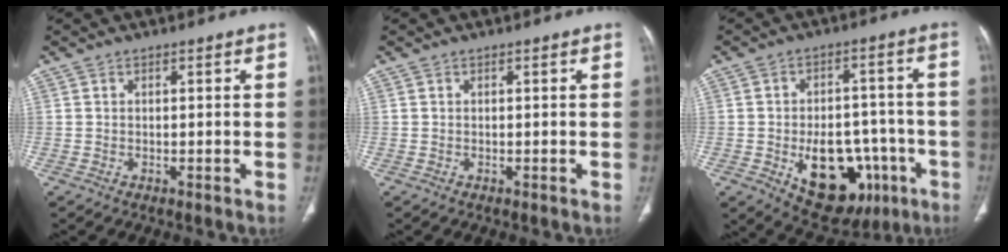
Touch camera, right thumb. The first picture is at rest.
{"total": 0.0}
{"total": 17.3, "force": [-6.0, 11.0, 12.0], "torque": [-0.129, 0.030, -0.067]}